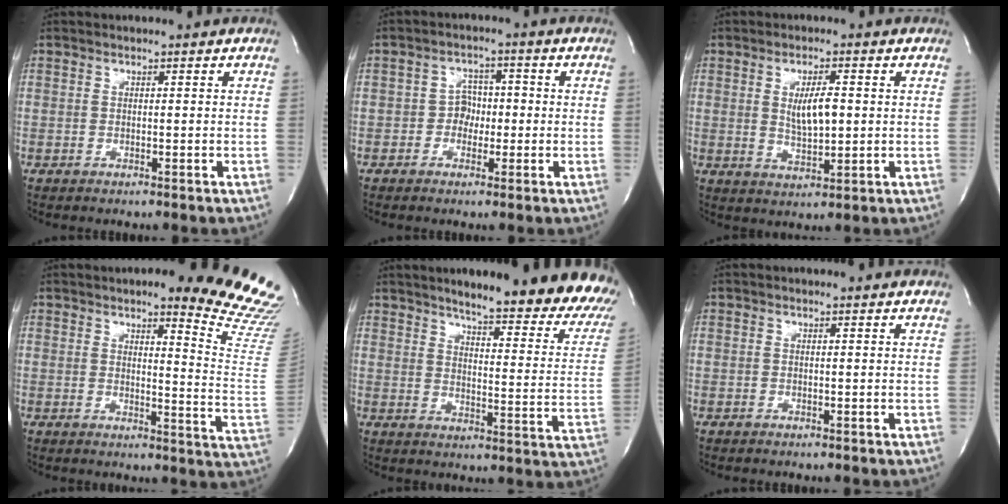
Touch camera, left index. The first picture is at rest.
{"total": 3.5, "force": [-0.8, 2.8, 1.9], "torque": [-0.023, 0.012, -0.017]}
{"total": 5.4, "force": [0.8, 1.7, 5.1], "torque": [-0.090, -0.001, 0.019]}
{"total": 16.1, "force": [14.4, 0.3, 7.3], "torque": [-0.081, -0.109, 0.150]}
{"total": 24.8, "force": [20.9, 3.1, 12.9], "torque": [-0.169, -0.076, 0.244]}
{"total": 2.3, "force": [2.2, 0.2, 0.5], "torque": [-0.016, 0.004, 0.016]}